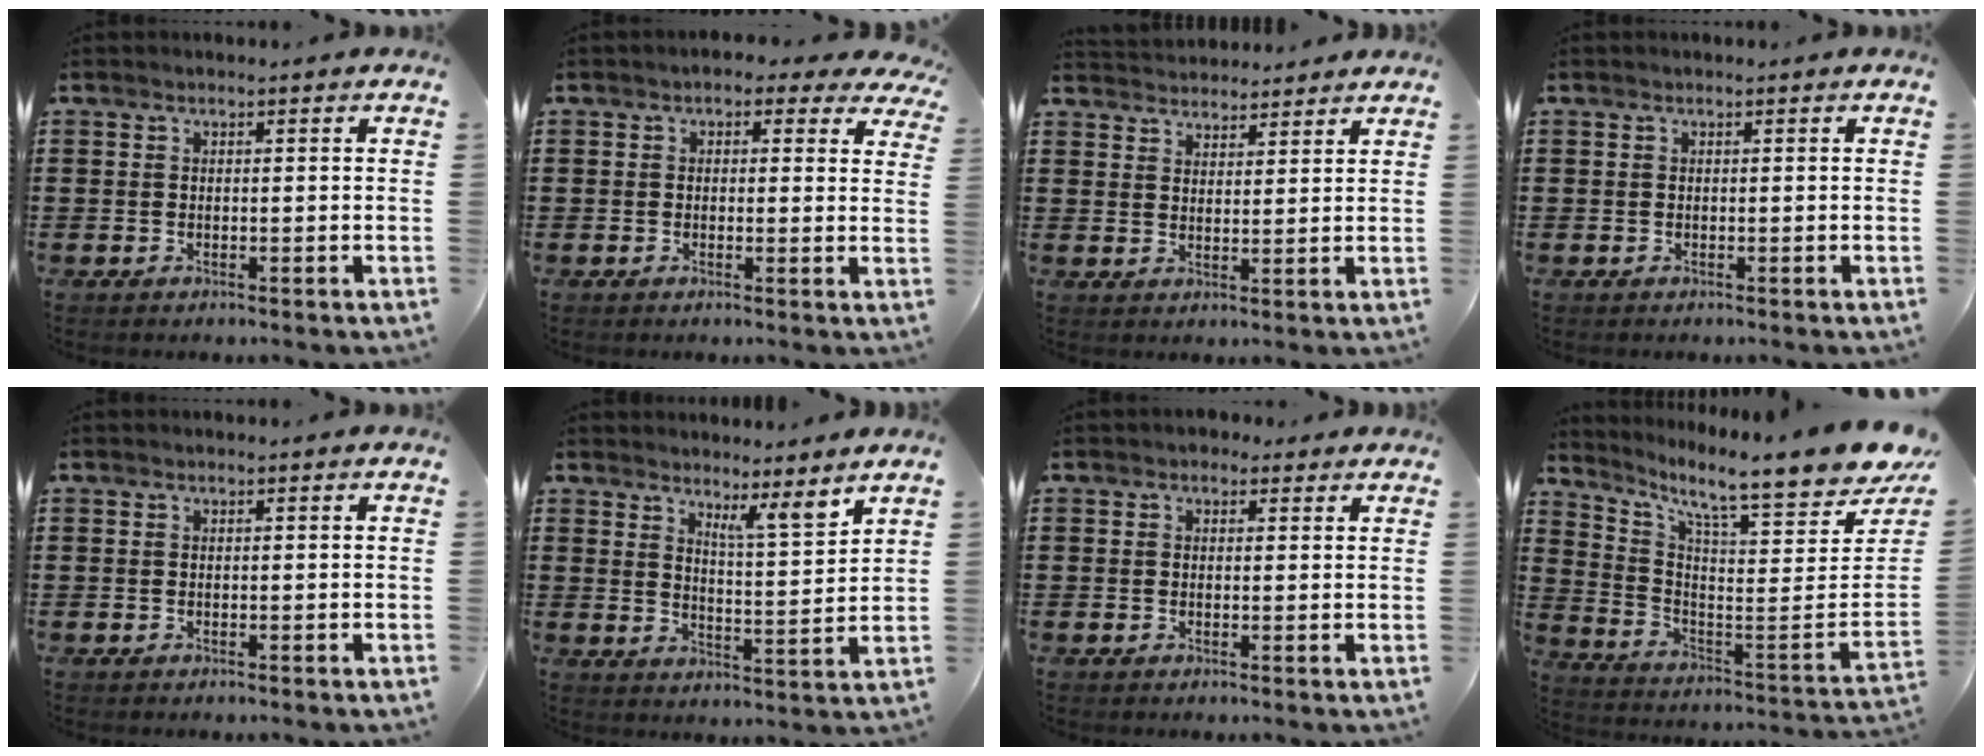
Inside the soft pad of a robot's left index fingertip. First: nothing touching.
{"total": 2.0, "force": [1.0, 1.3, 1.0], "torque": [-0.020, 0.005, 0.015]}
{"total": 3.3, "force": [3.3, 0.6, -0.3], "torque": [-0.005, -0.009, 0.062]}
{"total": 0.0}
{"total": 0.0}
{"total": 6.0, "force": [5.1, -0.1, 3.1], "torque": [-0.044, -0.037, 0.080]}
{"total": 1.4, "force": [0.8, 1.2, 0.3], "torque": [-0.011, 0.008, 0.014]}
{"total": 8.8, "force": [7.1, -0.1, 5.2], "torque": [-0.112, -0.081, 0.106]}